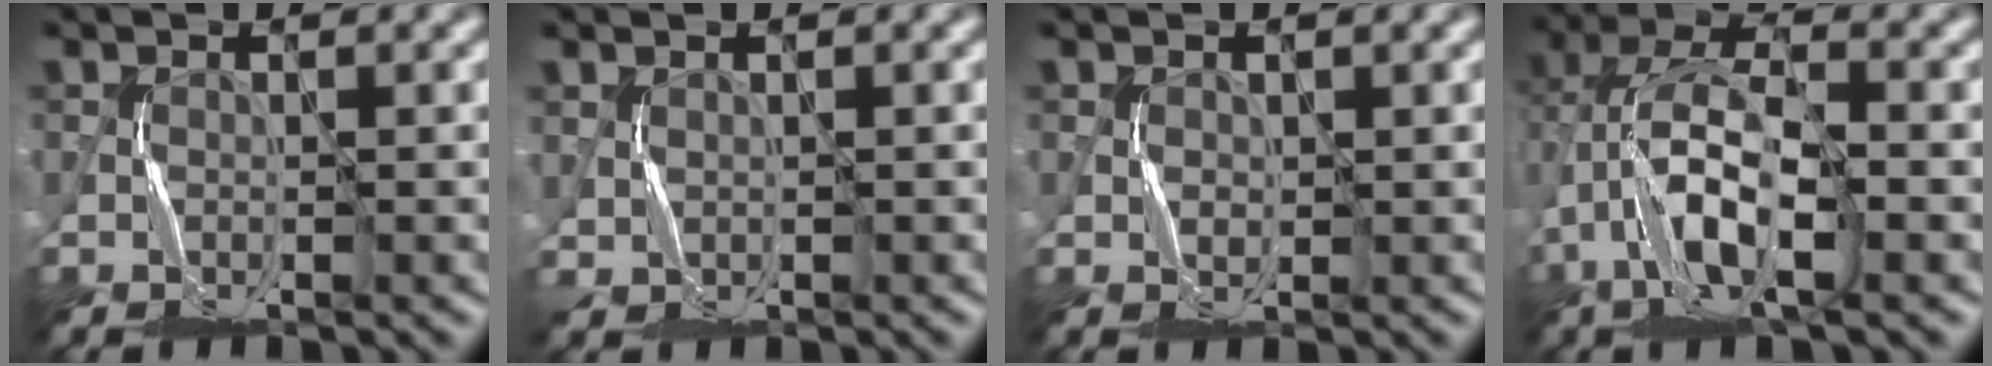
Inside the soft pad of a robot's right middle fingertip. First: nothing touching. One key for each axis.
{"total": 0.7, "fx": 0.5, "fy": 0.5, "fz": 0.2, "tx": -0.008, "ty": -0.002, "tz": 0.017}
{"total": 0.8, "fx": 0.2, "fy": 0.6, "fz": 0.4, "tx": -0.009, "ty": -0.001, "tz": 0.005}
{"total": 7.9, "fx": -2.3, "fy": 3.2, "fz": 6.8, "tx": -0.147, "ty": 0.015, "tz": -0.053}